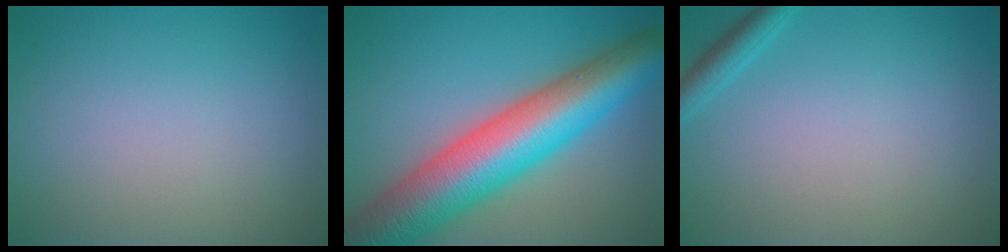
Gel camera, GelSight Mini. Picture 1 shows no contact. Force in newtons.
{"total": 12.0, "press": 12.0, "slide": 0.7}
{"total": 1.7, "press": 1.7, "slide": 0.1}